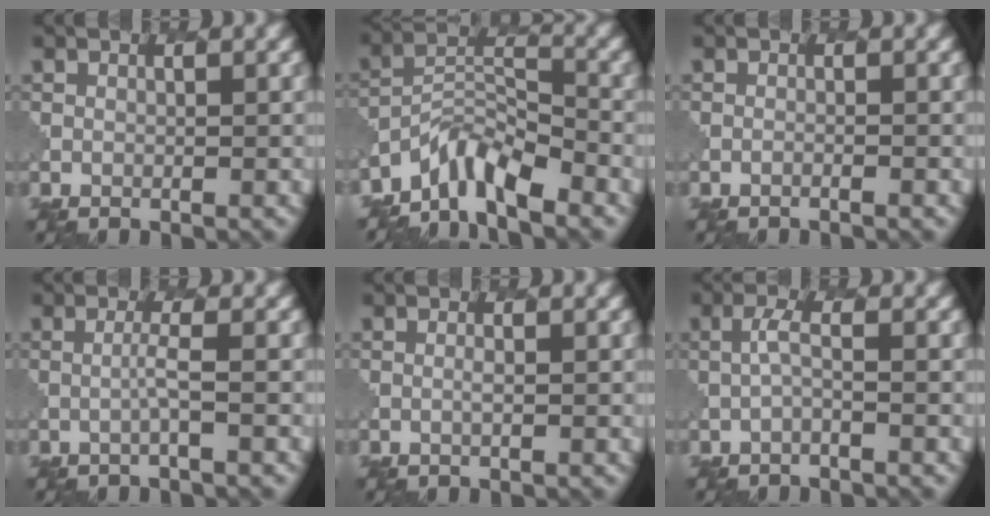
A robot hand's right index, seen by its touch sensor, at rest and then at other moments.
{"total": 4.9, "force": [-4.3, 1.3, 2.0], "torque": [-0.032, -0.001, -0.088]}
{"total": 0.7, "force": [-0.6, 0.2, 0.3], "torque": [0.000, -0.004, -0.019]}
{"total": 1.3, "force": [-0.2, 0.0, 1.3], "torque": [-0.023, 0.001, -0.009]}
{"total": 0.6, "force": [0.2, 0.1, 0.5], "torque": [-0.007, 0.000, 0.000]}
{"total": 1.3, "force": [-0.1, 0.2, 1.2], "torque": [-0.030, 0.001, -0.005]}